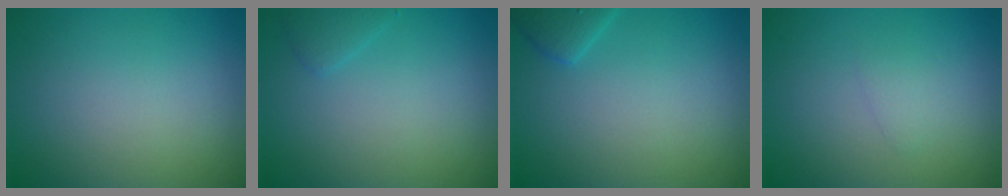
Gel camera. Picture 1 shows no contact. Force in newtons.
{"total": 1.1, "press": 1.1, "slide": 0.1}
{"total": 1.8, "press": 1.8, "slide": 0.1}
{"total": 0.9, "press": 0.9, "slide": 0.0}